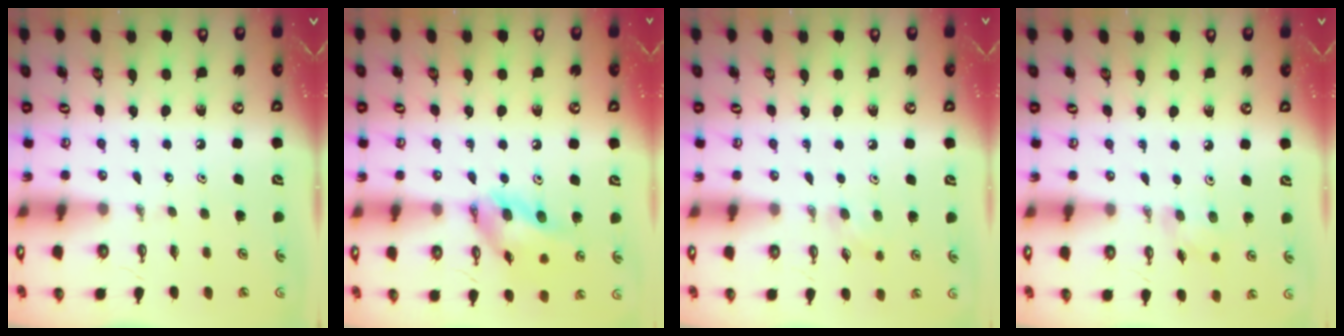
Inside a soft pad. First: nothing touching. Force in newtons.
{"total": 14.1, "press": 13.6, "slide": 3.8}
{"total": 5.7, "press": 5.5, "slide": 1.3}
{"total": 6.3, "press": 6.2, "slide": 1.3}